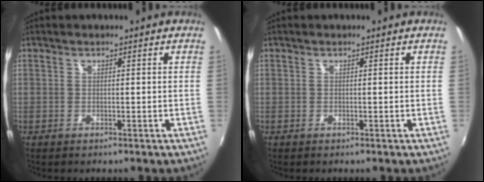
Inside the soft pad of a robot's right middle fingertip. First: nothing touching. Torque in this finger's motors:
{"motor_torque": [-0.11, 0.09, -0.04, 0.01]}